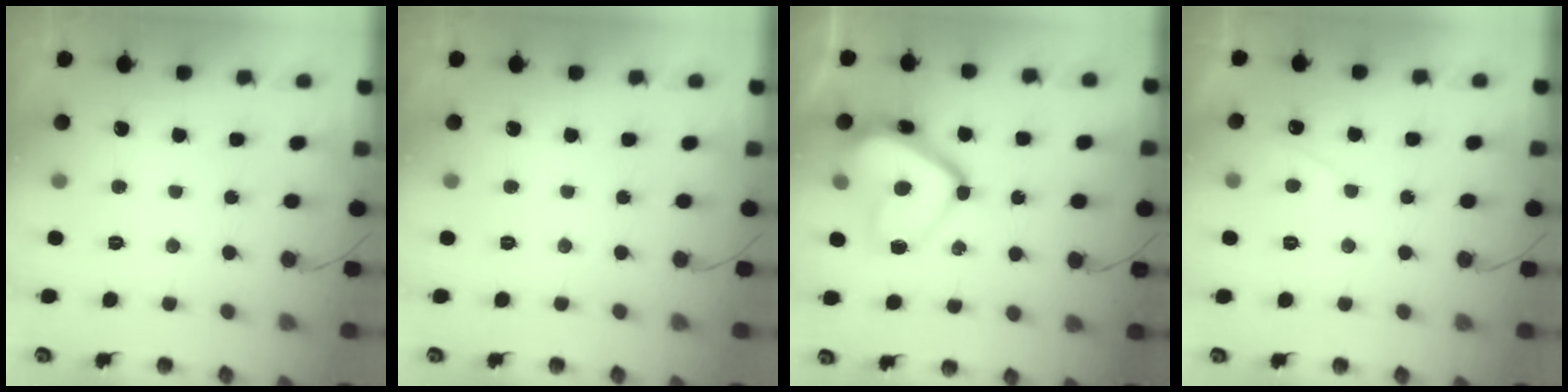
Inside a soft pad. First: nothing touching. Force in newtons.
{"total": 0.0}
{"total": 16.7, "press": 16.7, "slide": 1.5}
{"total": 2.9, "press": 2.8, "slide": 0.5}